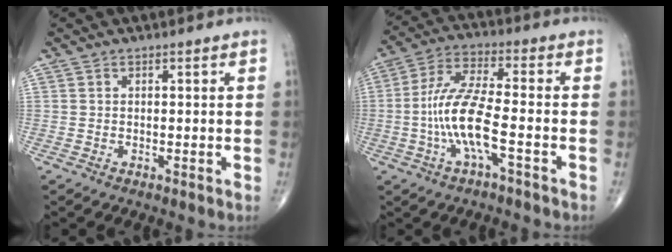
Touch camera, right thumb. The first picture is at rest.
{"total": 11.2, "force": [-3.1, 2.6, 10.4], "torque": [-0.235, 0.033, -0.060]}